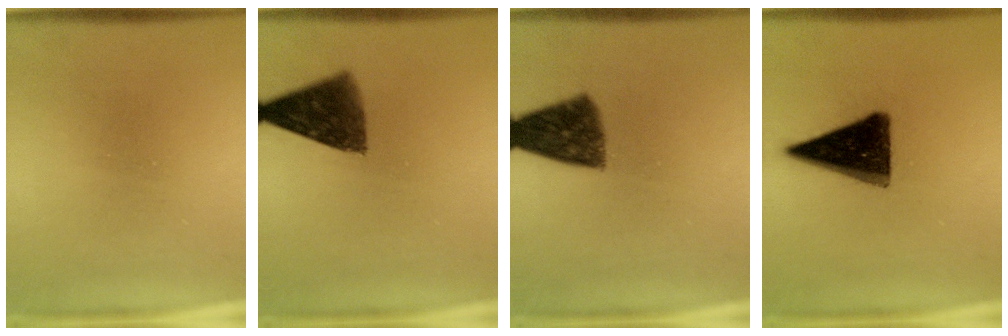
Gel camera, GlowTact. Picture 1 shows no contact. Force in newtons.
{"total": 9.6}
{"total": 9.2}
{"total": 14.2}